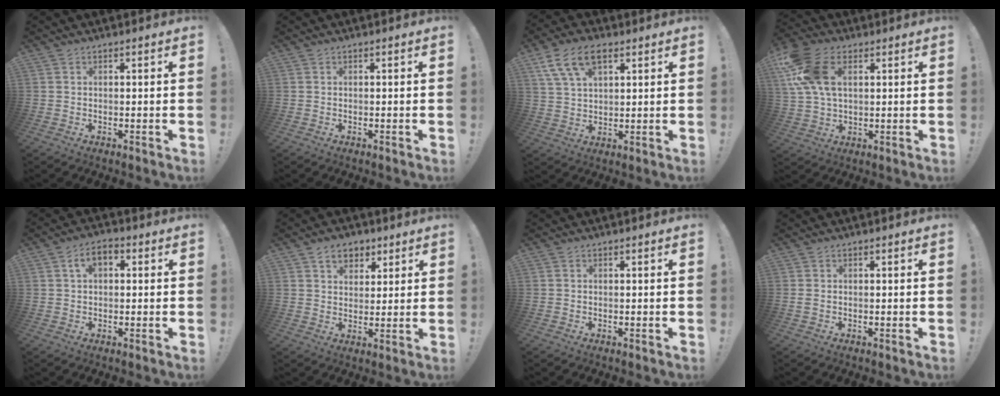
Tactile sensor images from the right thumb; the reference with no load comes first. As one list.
[{"total": 0.0}, {"total": 11.1, "force": [5.5, 6.0, 7.6], "torque": [-0.144, -0.008, 0.106]}, {"total": 15.4, "force": [5.2, 9.5, 10.9], "torque": [-0.229, -0.005, 0.101]}, {"total": 5.4, "force": [1.3, 3.3, 4.1], "torque": [-0.062, 0.008, 0.023]}, {"total": 7.9, "force": [4.4, 5.8, 3.0], "torque": [-0.032, -0.022, 0.081]}, {"total": 0.0}, {"total": 0.7, "force": [0.2, 0.3, 0.6], "torque": [-0.018, 0.003, 0.004]}]